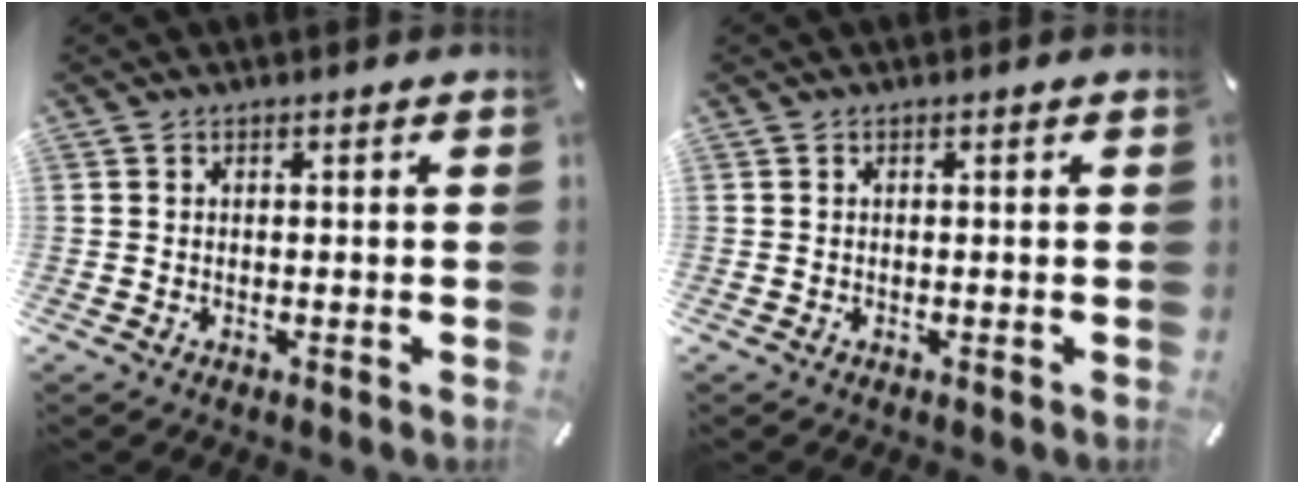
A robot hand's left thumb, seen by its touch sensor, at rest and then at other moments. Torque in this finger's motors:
{"motor_torque": [-0.02, 0.01, -0.04, 0.11, 0.01]}